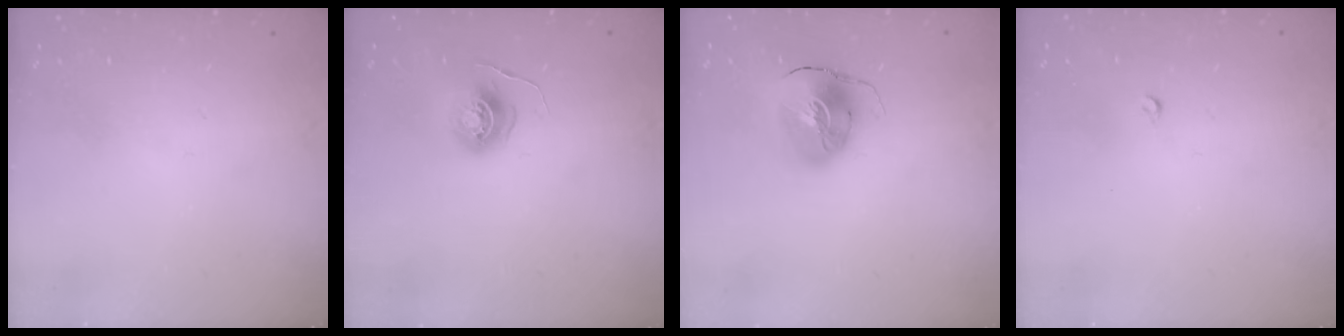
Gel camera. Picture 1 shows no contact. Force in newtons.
{"total": 5.5, "press": 5.5, "slide": 0.3}
{"total": 9.3, "press": 9.2, "slide": 1.3}
{"total": 2.6, "press": 2.5, "slide": 0.4}